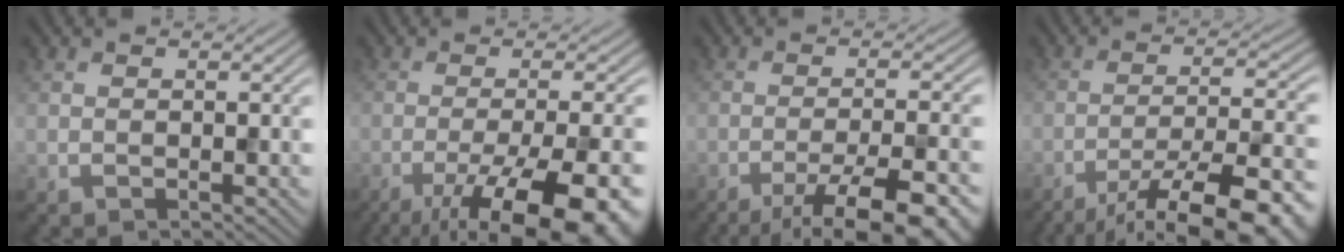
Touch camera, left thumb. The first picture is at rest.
{"total": 15.8, "force": [-8.6, 4.3, 12.5], "torque": [-0.168, -0.019, -0.117]}
{"total": 12.1, "force": [-8.4, 2.8, 8.3], "torque": [-0.129, -0.011, -0.105]}
{"total": 16.1, "force": [-11.5, 4.0, 10.5], "torque": [-0.140, -0.012, -0.160]}